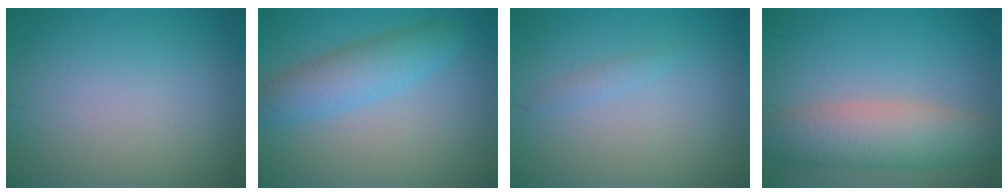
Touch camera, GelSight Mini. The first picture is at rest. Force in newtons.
{"total": 4.1, "press": 4.1, "slide": 0.1}
{"total": 0.8, "press": 0.8, "slide": 0.1}
{"total": 6.0, "press": 6.0, "slide": 0.4}